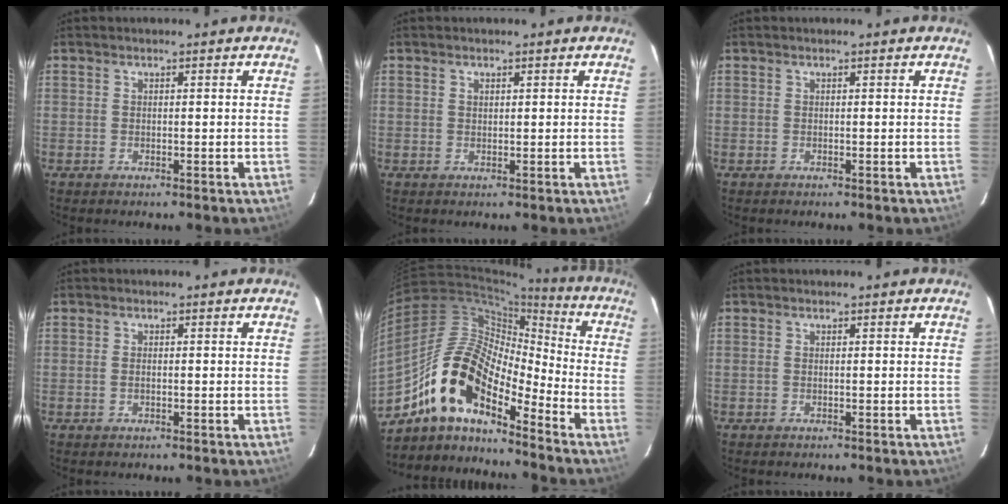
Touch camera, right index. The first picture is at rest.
{"total": 0.7, "force": [0.4, 0.5, 0.3], "torque": [-0.004, 0.002, 0.008]}
{"total": 0.0}
{"total": 0.8, "force": [-0.2, 0.5, 0.7], "torque": [-0.013, 0.002, -0.003]}
{"total": 15.7, "force": [-11.1, 5.6, 9.6], "torque": [-0.168, 0.009, -0.227]}
{"total": 0.0}